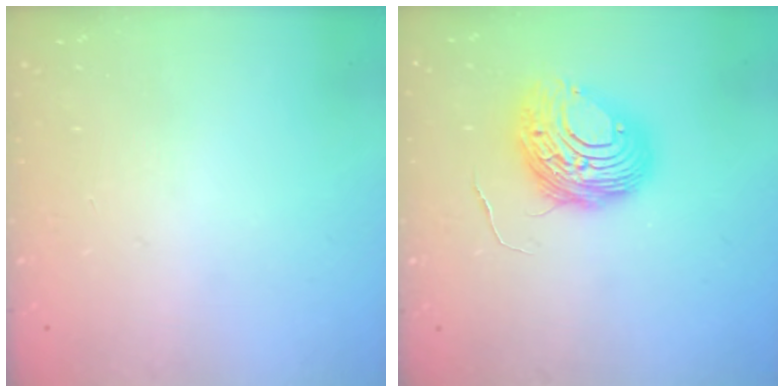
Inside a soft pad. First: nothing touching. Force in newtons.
{"total": 10.7, "press": 10.6, "slide": 1.2}